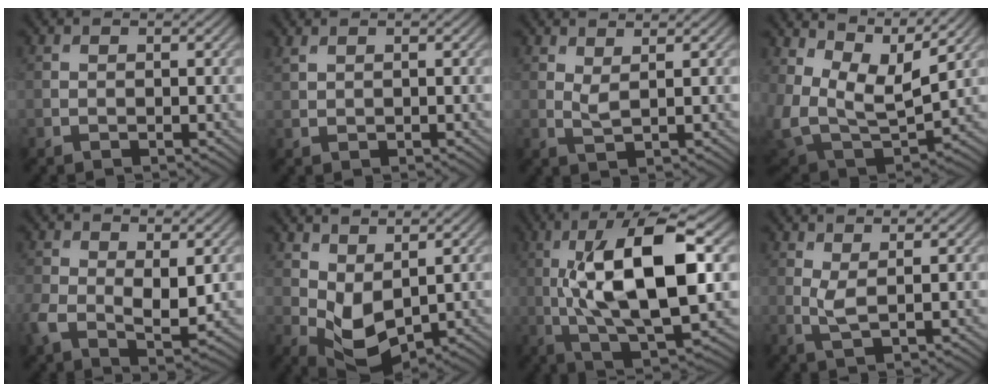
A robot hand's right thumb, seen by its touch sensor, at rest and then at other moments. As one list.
[{"total": 1.1, "force": [1.0, 0.1, 0.6], "torque": [-0.020, 0.005, 0.024]}, {"total": 1.7, "force": [1.2, 0.2, 1.2], "torque": [-0.032, -0.003, 0.026]}, {"total": 12.4, "force": [6.8, 6.5, 8.1], "torque": [-0.201, 0.007, 0.126]}, {"total": 7.1, "force": [-0.5, 4.2, 5.7], "torque": [-0.127, -0.016, -0.004]}, {"total": 6.1, "force": [1.6, 3.4, 4.8], "torque": [-0.109, -0.006, 0.037]}, {"total": 16.0, "force": [1.2, 5.6, 14.9], "torque": [-0.263, 0.010, 0.016]}, {"total": 2.1, "force": [1.0, 0.4, 1.8], "torque": [-0.047, -0.001, 0.022]}]